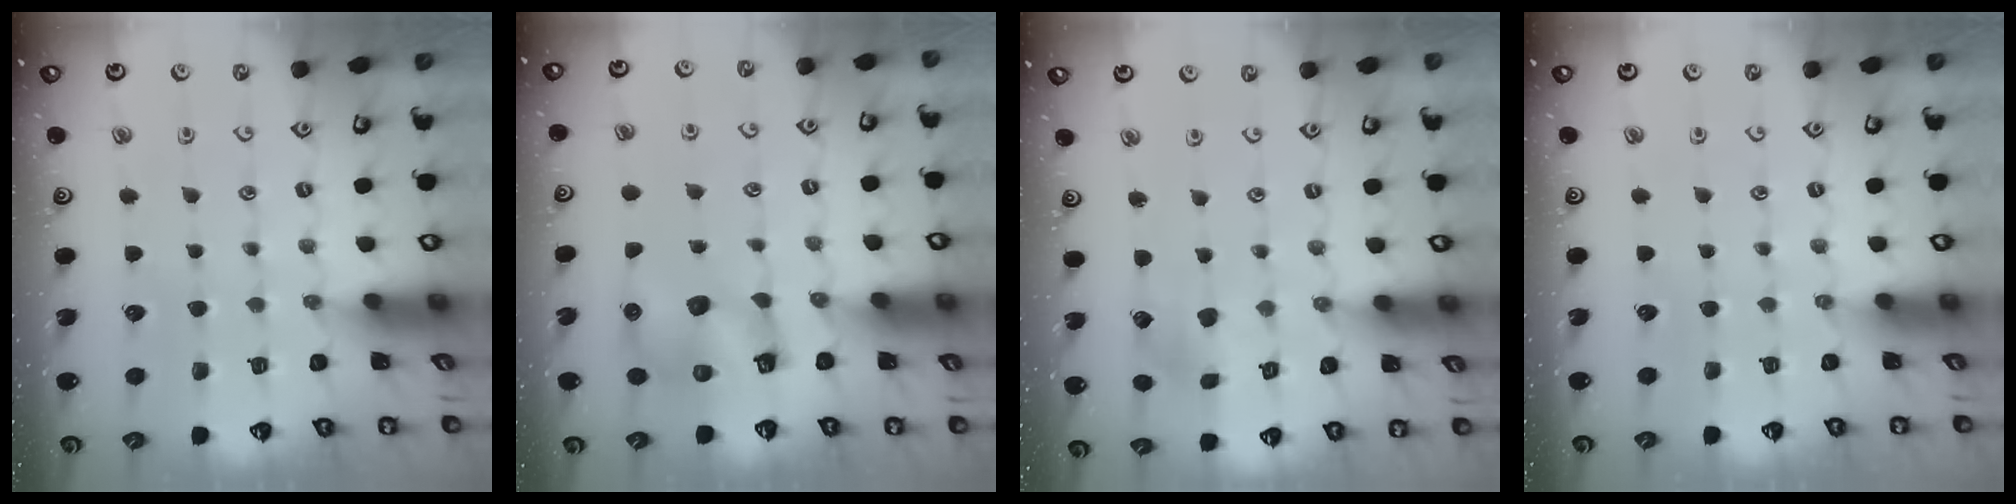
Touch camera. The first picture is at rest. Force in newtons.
{"total": 7.0, "press": 7.0, "slide": 0.1}
{"total": 3.0, "press": 2.9, "slide": 0.5}
{"total": 0.0}